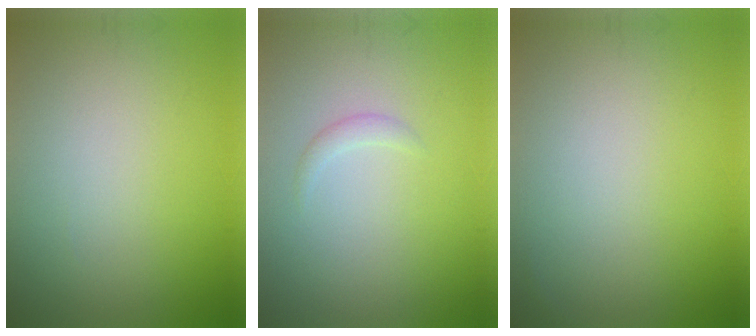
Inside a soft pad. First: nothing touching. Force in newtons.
{"total": 0.9, "press": 0.9, "slide": 0.1}
{"total": 0.0}